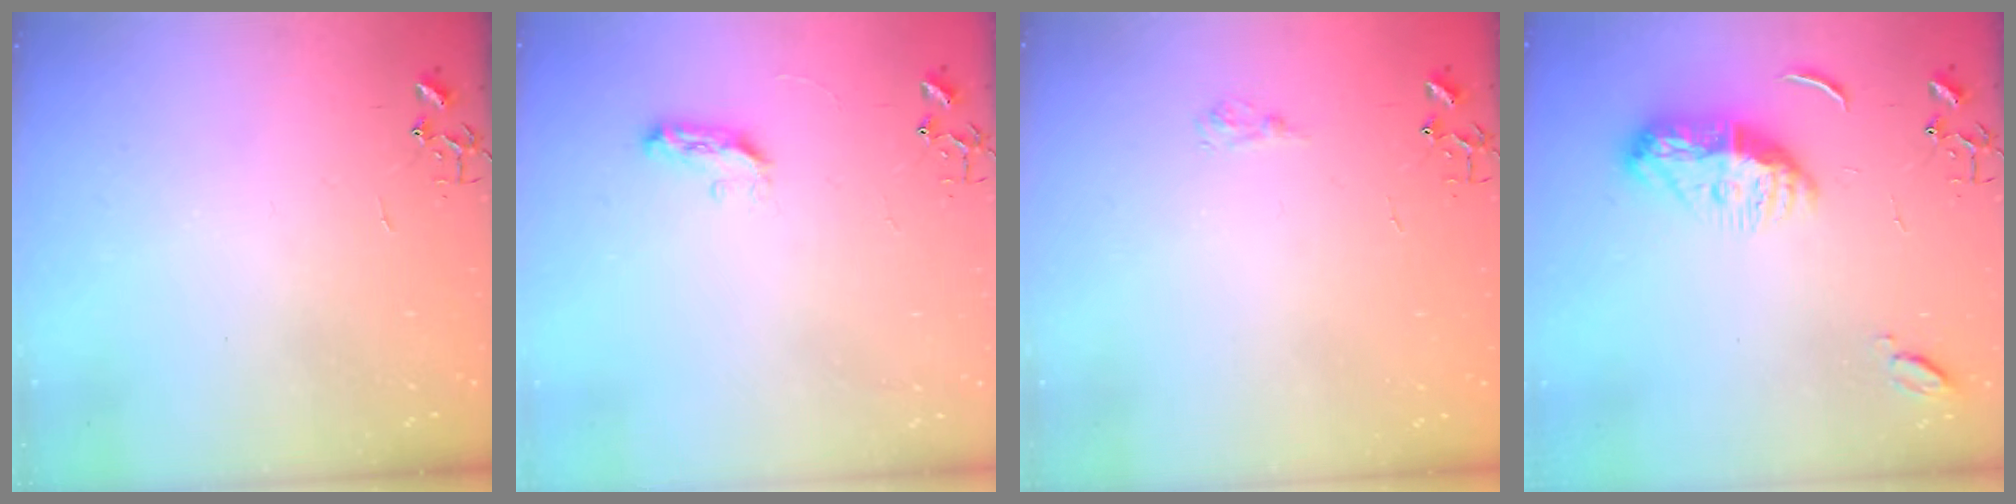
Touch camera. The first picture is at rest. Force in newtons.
{"total": 5.7, "press": 5.7, "slide": 0.7}
{"total": 6.1, "press": 6.1, "slide": 0.7}
{"total": 10.8, "press": 10.7, "slide": 1.1}